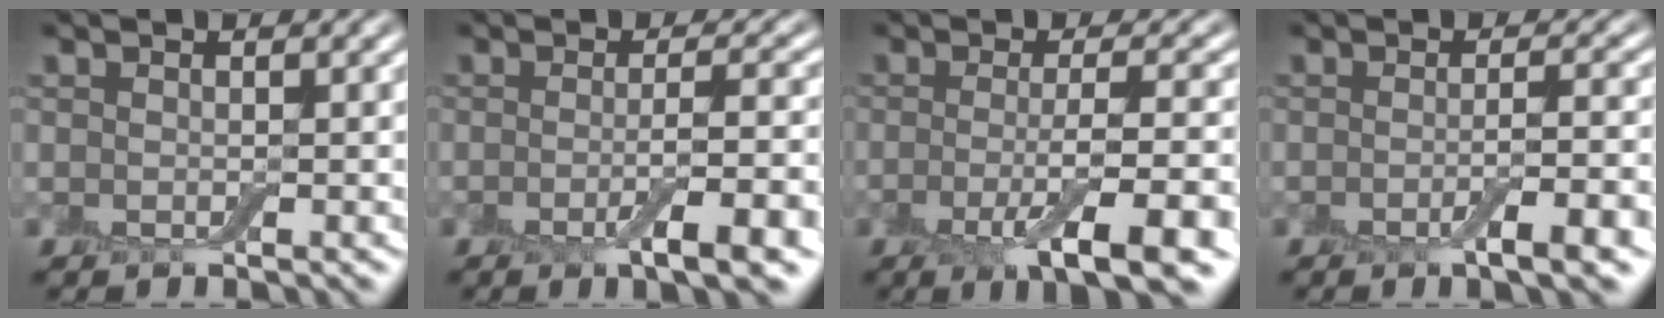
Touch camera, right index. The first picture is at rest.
{"total": 5.6, "force": [-1.8, 1.2, 5.1], "torque": [-0.075, 0.001, -0.032]}
{"total": 8.1, "force": [-3.3, 1.7, 7.2], "torque": [-0.105, -0.005, -0.057]}
{"total": 4.5, "force": [-1.7, 1.0, 4.0], "torque": [-0.058, 0.003, -0.029]}